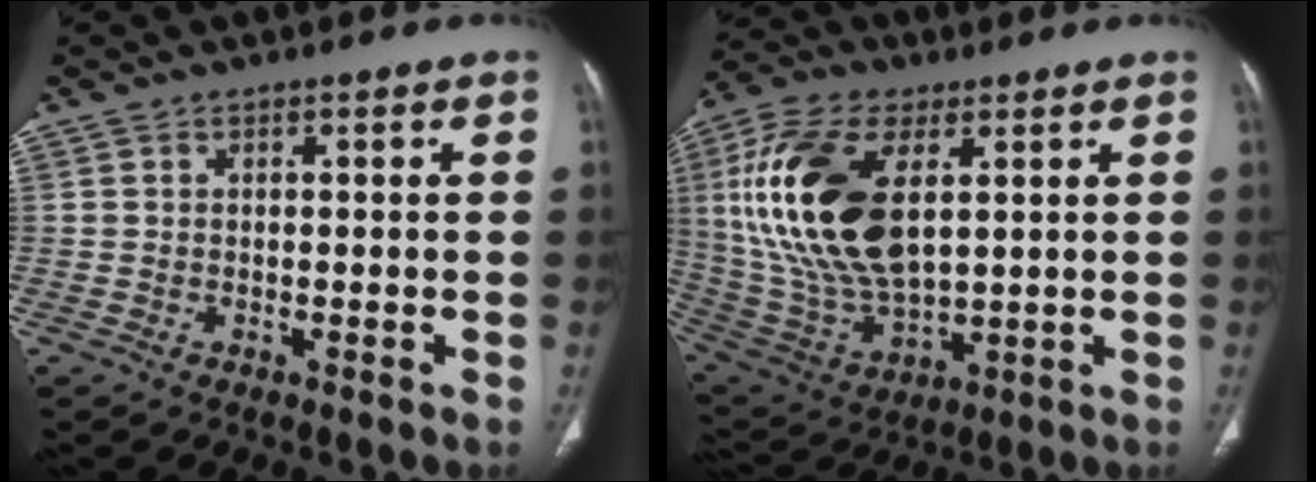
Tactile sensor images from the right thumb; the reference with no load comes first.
{"total": 22.8, "force": [5.2, 11.8, 18.8], "torque": [-0.385, -0.018, 0.101]}